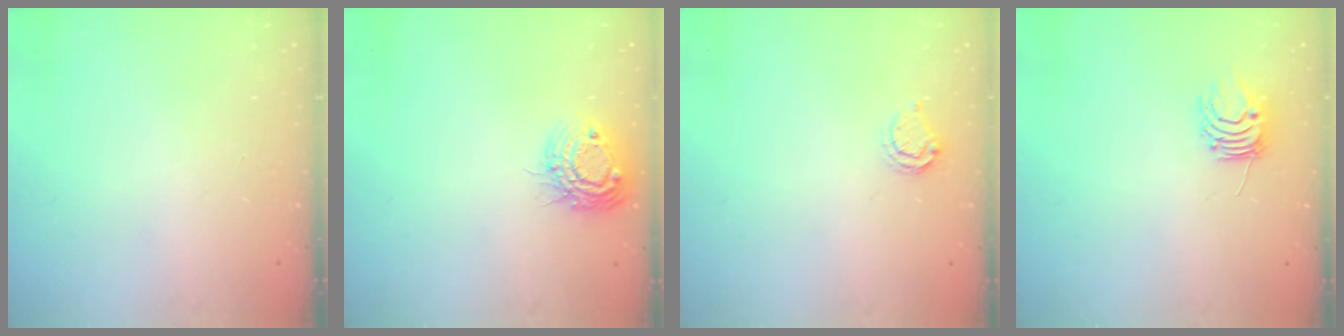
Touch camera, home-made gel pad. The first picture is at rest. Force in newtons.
{"total": 10.7, "press": 10.6, "slide": 0.9}
{"total": 4.4, "press": 4.3, "slide": 0.5}
{"total": 7.7, "press": 7.7, "slide": 0.7}